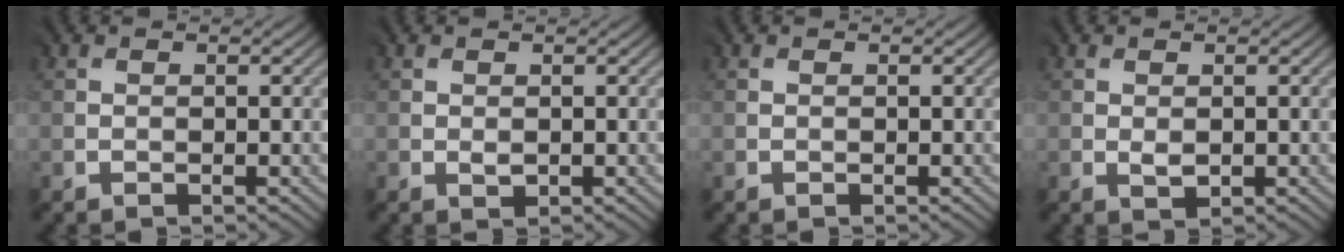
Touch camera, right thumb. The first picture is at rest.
{"total": 0.6, "force": [0.0, 0.5, 0.3], "torque": [-0.003, -0.002, 0.002]}
{"total": 0.0}
{"total": 1.0, "force": [0.0, 0.7, 0.7], "torque": [-0.010, -0.003, 0.004]}